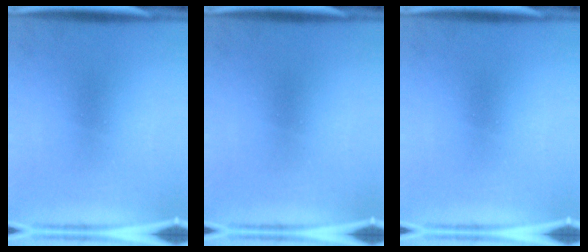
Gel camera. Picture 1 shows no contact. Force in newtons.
{"total": 0.0}
{"total": 0.0}